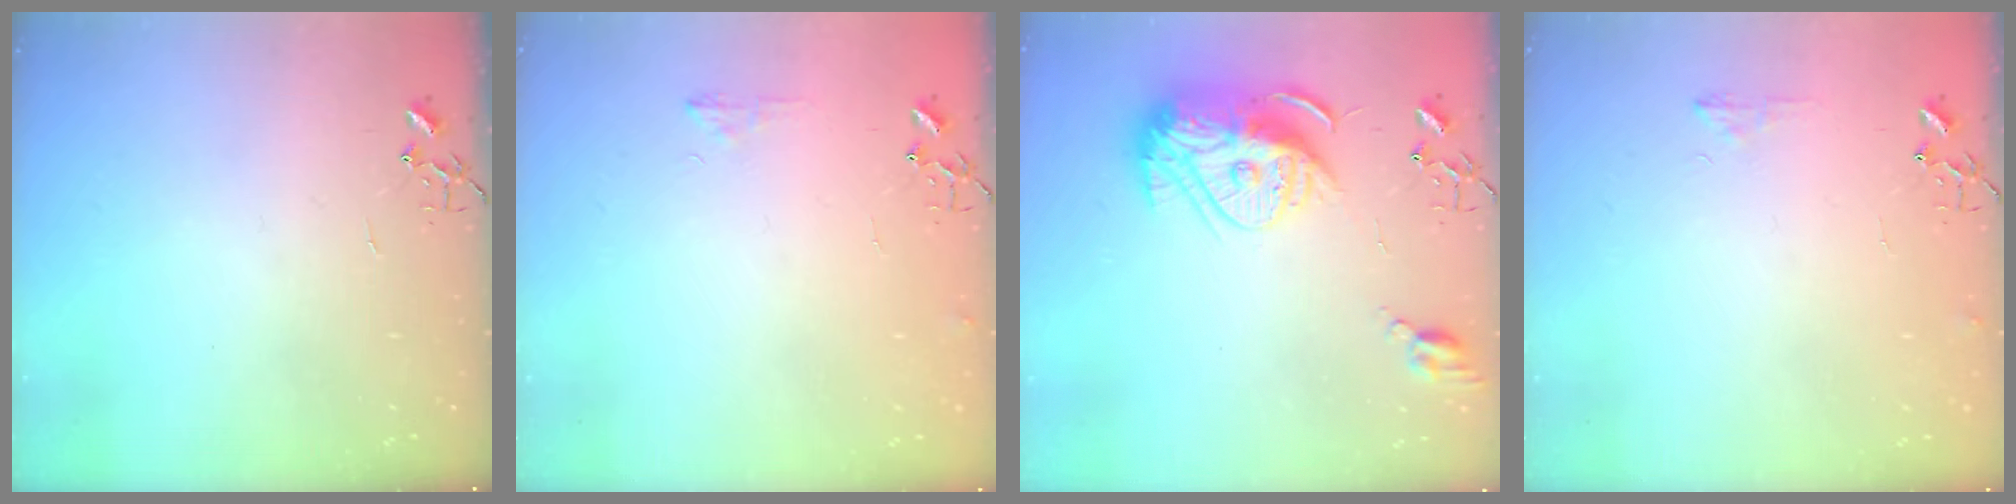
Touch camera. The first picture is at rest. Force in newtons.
{"total": 5.7, "press": 5.7, "slide": 0.8}
{"total": 16.6, "press": 16.5, "slide": 1.7}
{"total": 5.7, "press": 5.7, "slide": 0.8}